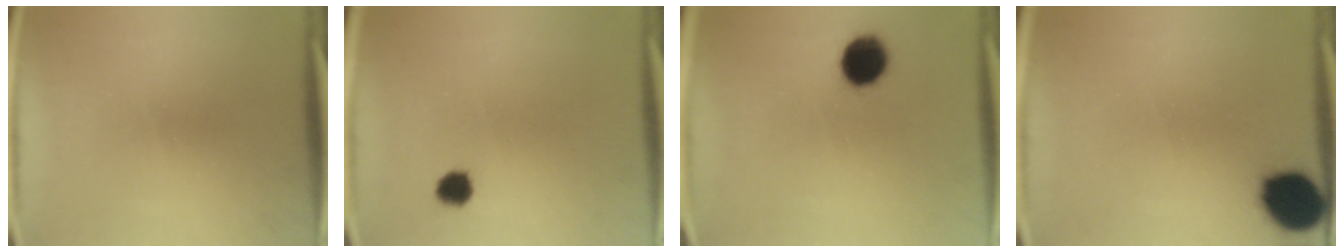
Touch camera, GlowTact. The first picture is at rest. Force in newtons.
{"total": 2.7}
{"total": 10.3}
{"total": 14.7}